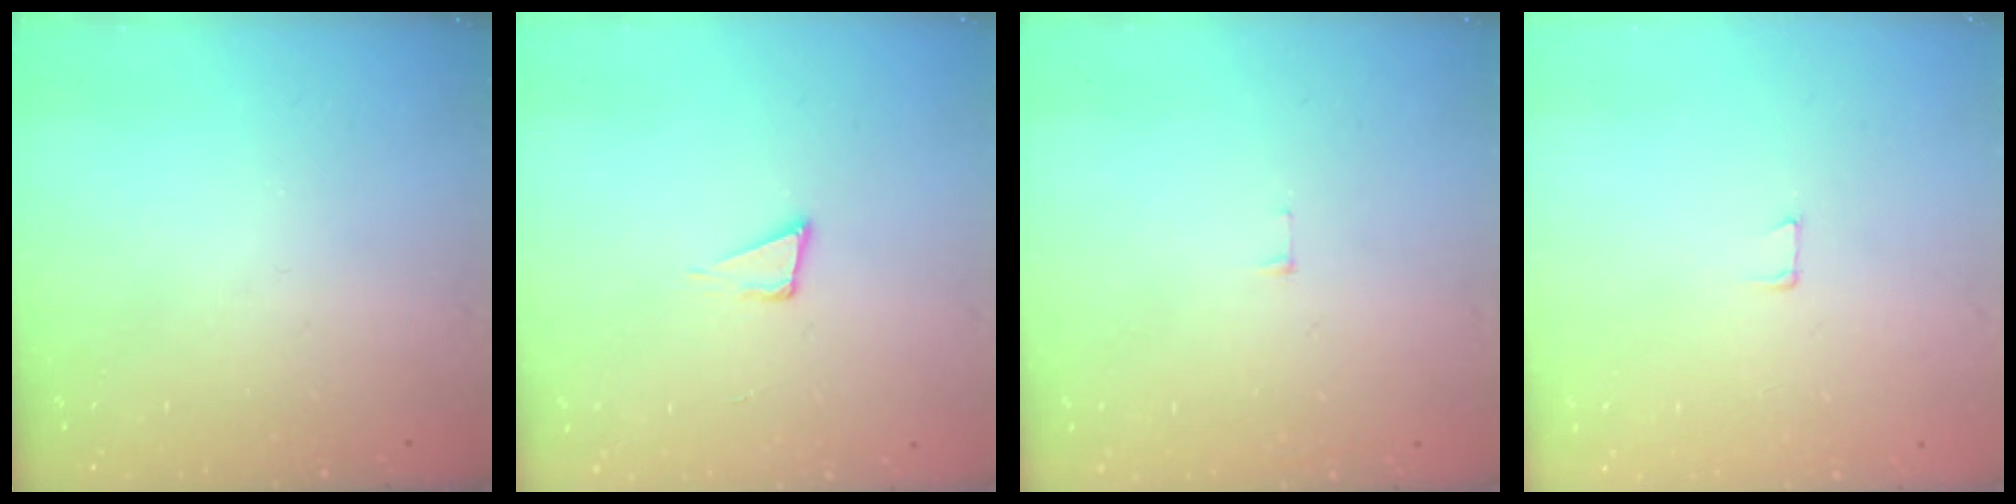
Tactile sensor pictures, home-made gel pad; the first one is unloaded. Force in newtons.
{"total": 4.0, "press": 2.8, "slide": 2.9}
{"total": 3.8, "press": 3.8, "slide": 0.3}
{"total": 4.3, "press": 4.3, "slide": 0.4}